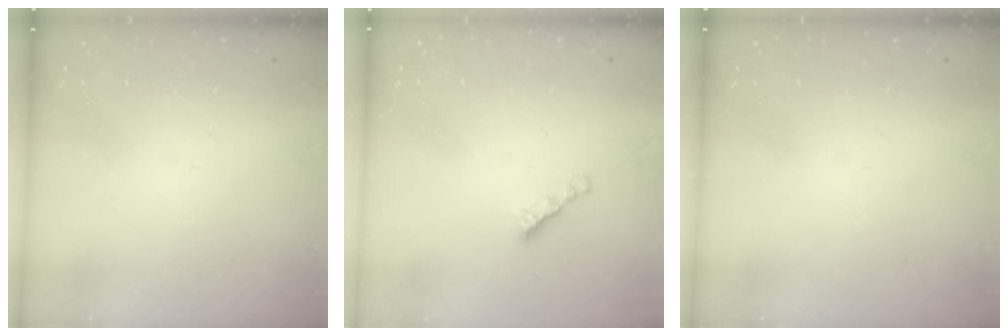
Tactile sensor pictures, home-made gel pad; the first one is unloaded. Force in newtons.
{"total": 2.8, "press": 2.7, "slide": 0.7}
{"total": 0.0}